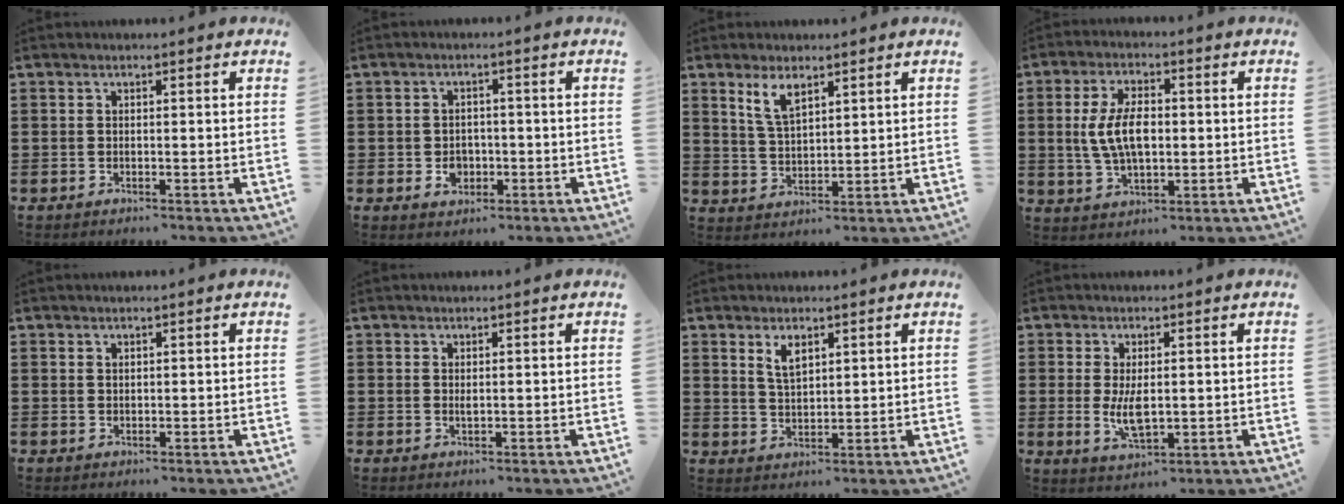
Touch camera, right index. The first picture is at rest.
{"total": 2.9, "force": [-0.9, 2.4, 1.5], "torque": [-0.025, 0.000, -0.020]}
{"total": 4.8, "force": [2.9, 1.9, 3.3], "torque": [-0.074, 0.005, 0.052]}
{"total": 7.8, "force": [0.2, 3.9, 6.7], "torque": [-0.141, 0.004, -0.004]}
{"total": 0.7, "force": [0.5, 0.5, 0.1], "torque": [-0.005, 0.002, 0.010]}
{"total": 0.6, "force": [0.2, 0.3, 0.5], "torque": [-0.010, 0.002, 0.004]}
{"total": 3.6, "force": [2.0, 1.6, 2.5], "torque": [-0.047, 0.003, 0.033]}
{"total": 5.1, "force": [0.0, 2.3, 4.5], "torque": [-0.090, -0.005, -0.005]}